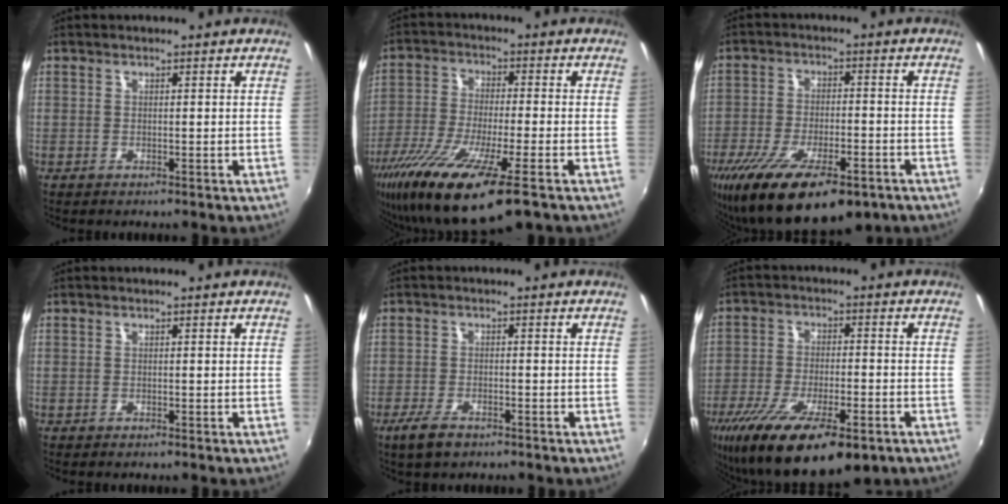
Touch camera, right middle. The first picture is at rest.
{"total": 16.6, "force": [-11.0, 1.8, 12.2], "torque": [-0.250, -0.057, -0.202]}
{"total": 17.7, "force": [-11.5, 6.2, 12.0], "torque": [-0.235, -0.049, -0.185]}
{"total": 0.0}
{"total": 4.6, "force": [-3.2, 1.7, 2.8], "torque": [-0.074, -0.011, -0.061]}
{"total": 19.0, "force": [-12.0, 6.0, 13.4], "torque": [-0.260, -0.059, -0.195]}